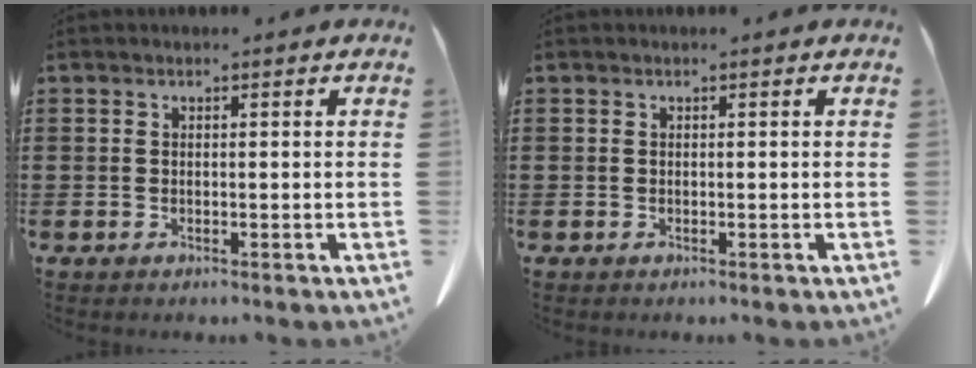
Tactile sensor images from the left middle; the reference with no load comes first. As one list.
[{"total": 0.0}]